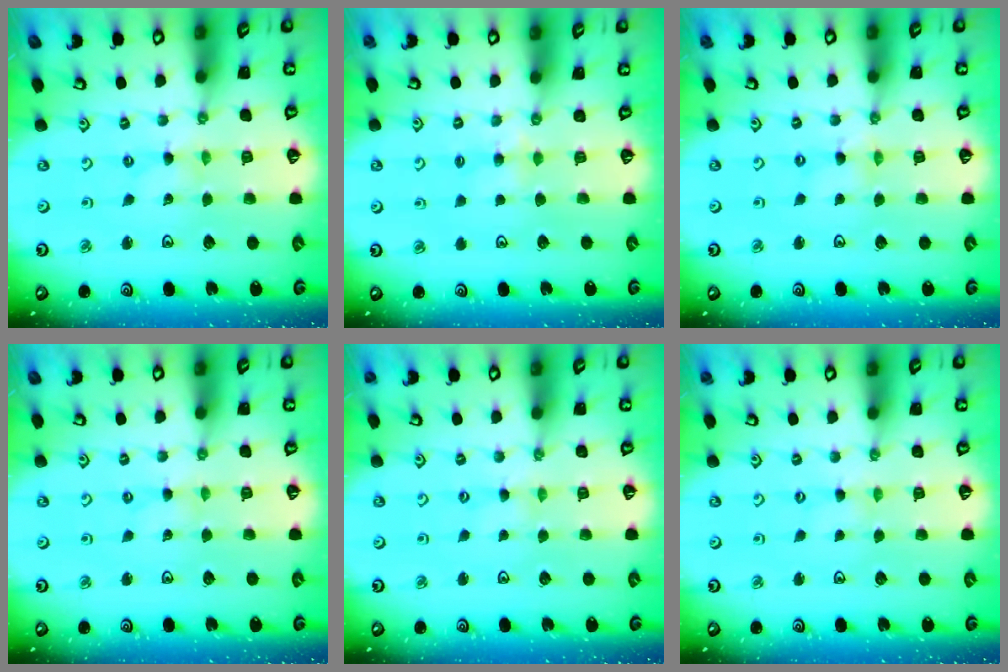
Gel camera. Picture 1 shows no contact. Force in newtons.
{"total": 3.7, "press": 3.7, "slide": 0.6}
{"total": 0.8, "press": 0.8, "slide": 0.2}
{"total": 0.0}
{"total": 0.7, "press": 0.7, "slide": 0.1}
{"total": 0.0}